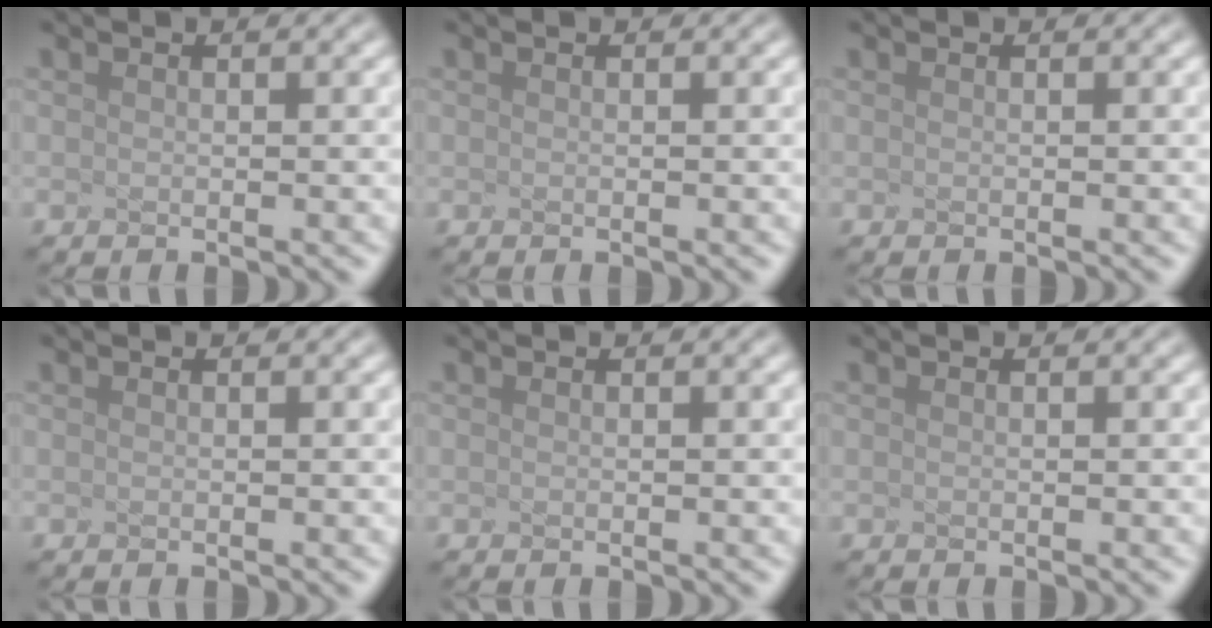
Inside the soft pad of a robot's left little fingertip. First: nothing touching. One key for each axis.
{"total": 0.0}
{"total": 0.0}
{"total": 0.0}
{"total": 0.0}
{"total": 0.0}